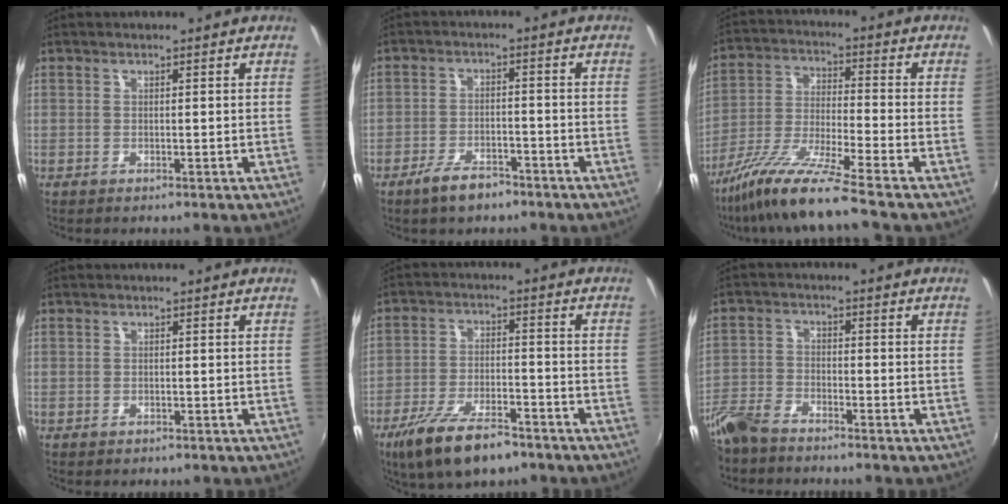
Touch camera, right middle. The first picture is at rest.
{"total": 8.2, "force": [-6.0, 2.9, 4.8], "torque": [-0.110, -0.007, -0.103]}
{"total": 12.8, "force": [-10.2, -1.0, 7.7], "torque": [-0.156, -0.021, -0.196]}
{"total": 0.8, "force": [-0.4, 0.6, 0.0], "torque": [0.001, -0.003, -0.007]}
{"total": 13.0, "force": [-9.1, 4.6, 8.1], "torque": [-0.178, -0.028, -0.160]}
{"total": 7.5, "force": [-6.2, 2.7, 3.2], "torque": [-0.078, -0.006, -0.129]}